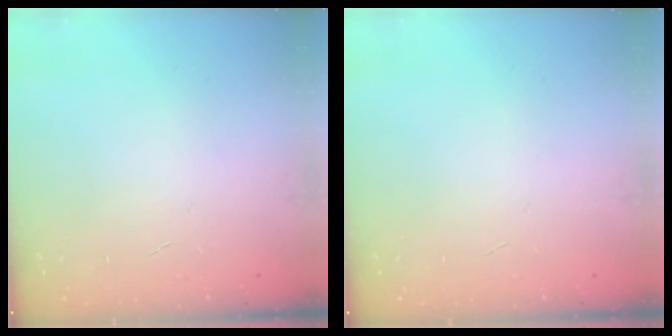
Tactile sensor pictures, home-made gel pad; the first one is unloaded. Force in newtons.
{"total": 0.0}